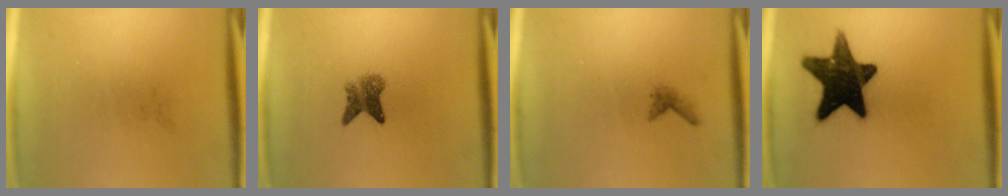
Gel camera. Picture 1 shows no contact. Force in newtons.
{"total": 3.5}
{"total": 0.9}
{"total": 15.2}